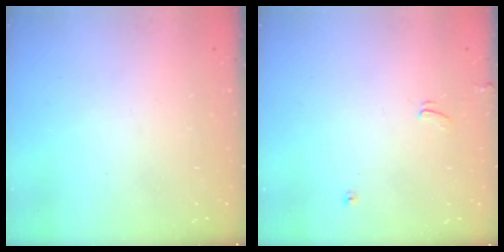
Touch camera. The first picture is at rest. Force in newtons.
{"total": 0.0}